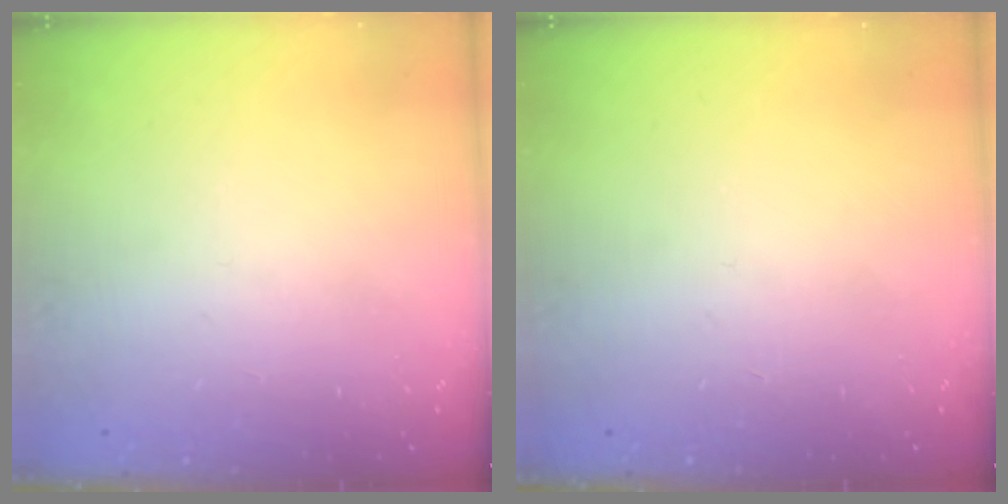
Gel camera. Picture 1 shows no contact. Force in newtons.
{"total": 0.0}